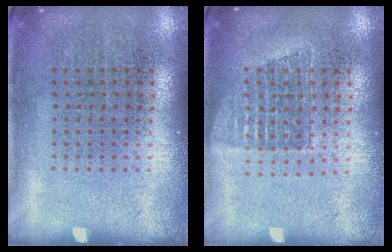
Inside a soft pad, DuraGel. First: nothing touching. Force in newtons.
{"total": 1.2, "press": 1.1, "slide": 0.6}